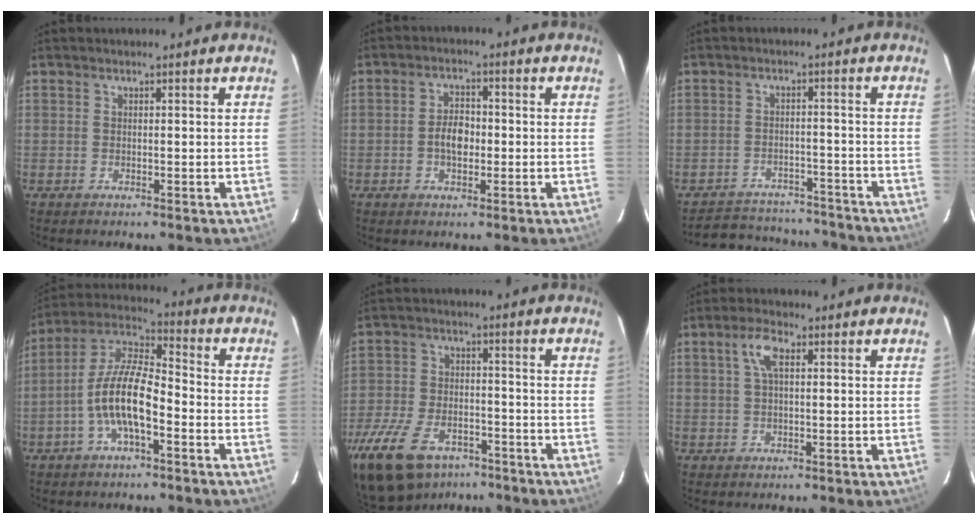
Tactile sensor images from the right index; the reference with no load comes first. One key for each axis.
{"total": 4.6, "fx": -0.9, "fy": 2.8, "fz": 3.5, "tx": -0.067, "ty": 0.009, "tz": -0.013}
{"total": 15.7, "fx": -14.0, "fy": 5.7, "fz": 4.2, "tx": -0.096, "ty": 0.029, "tz": -0.173}
{"total": 12.0, "fx": -4.2, "fy": 4.0, "fz": 10.6, "tx": -0.218, "ty": 0.006, "tz": -0.083}
{"total": 20.2, "fx": -13.4, "fy": 10.8, "fz": 10.6, "tx": -0.258, "ty": -0.029, "tz": -0.228}
{"total": 4.4, "fx": 1.4, "fy": 1.7, "fz": 3.8, "tx": -0.074, "ty": 0.011, "tz": 0.026}